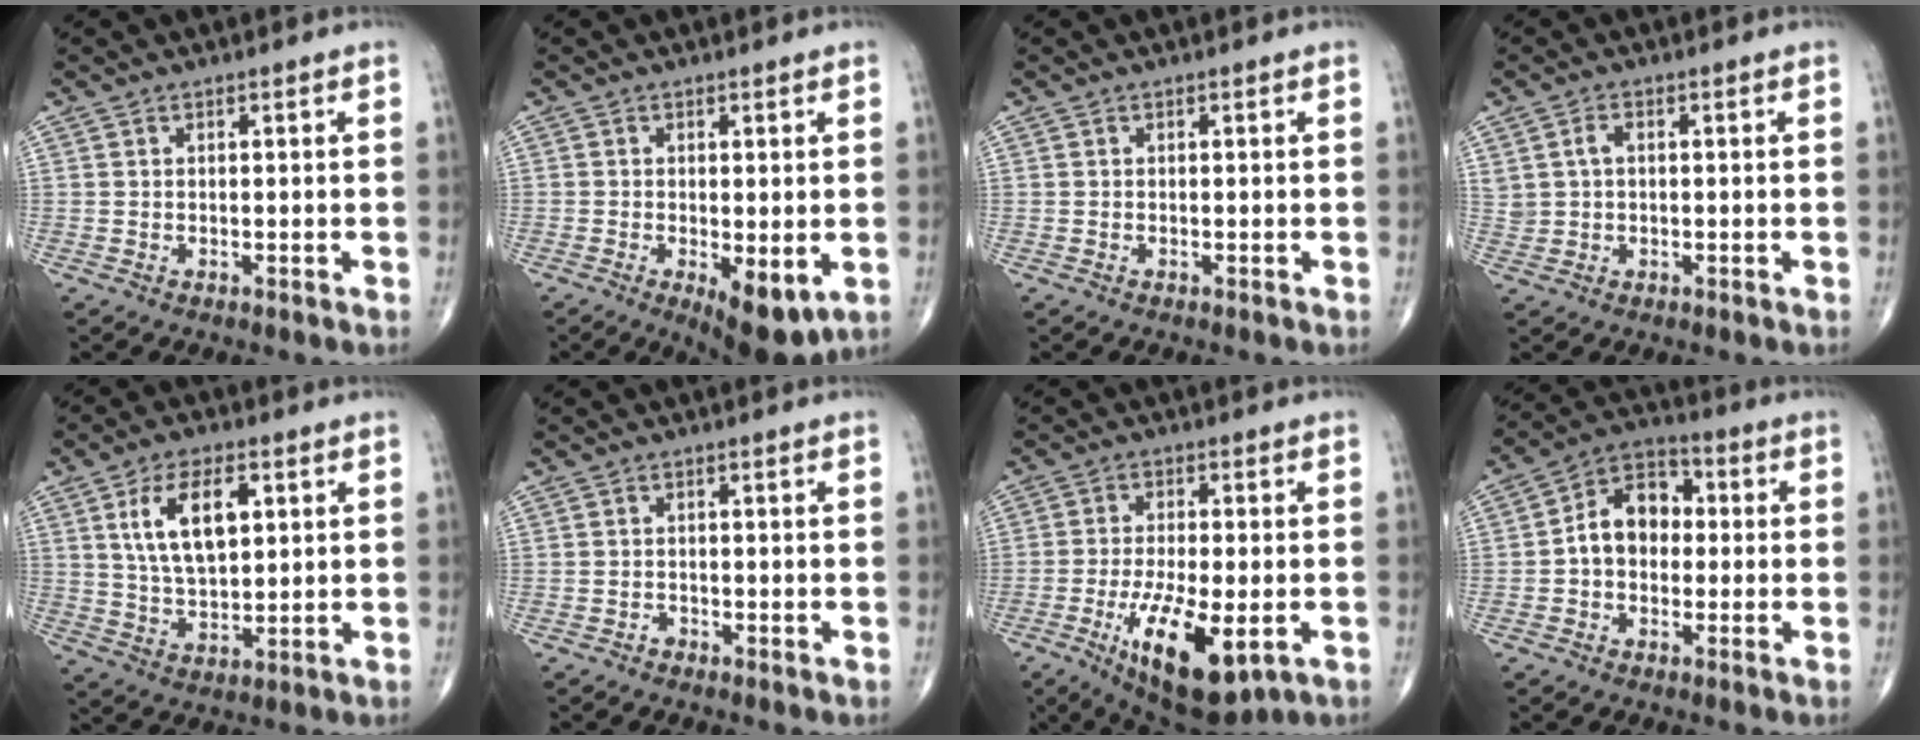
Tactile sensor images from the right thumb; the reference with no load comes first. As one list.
[{"total": 8.2, "force": [-2.2, 3.2, 7.2], "torque": [-0.102, -0.020, -0.027]}, {"total": 0.0}, {"total": 3.3, "force": [0.7, 2.3, 2.3], "torque": [-0.048, 0.005, 0.017]}, {"total": 11.8, "force": [3.6, 6.0, 9.5], "torque": [-0.161, -0.009, 0.071]}, {"total": 0.8, "force": [-0.6, 0.6, 0.2], "torque": [0.001, 0.002, -0.017]}, {"total": 15.2, "force": [-5.2, 5.6, 13.1], "torque": [-0.220, -0.011, -0.071]}, {"total": 10.1, "force": [-0.1, 7.4, 6.9], "torque": [-0.088, 0.032, -0.015]}]